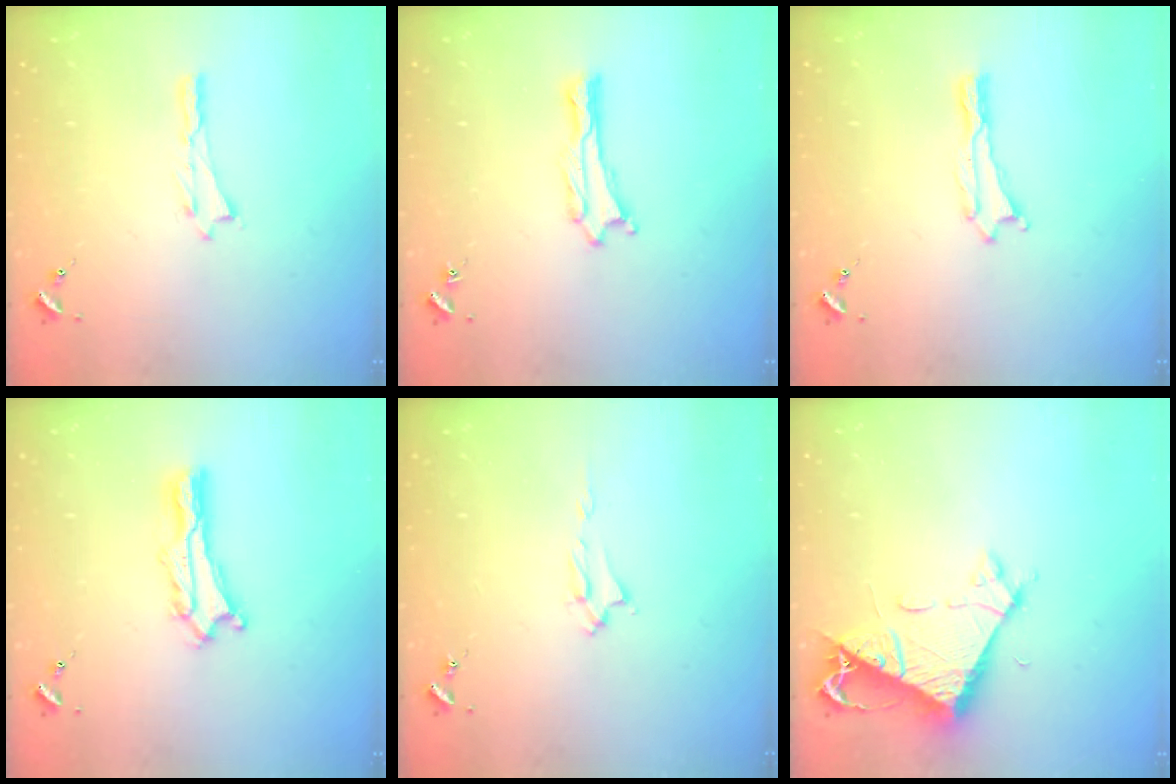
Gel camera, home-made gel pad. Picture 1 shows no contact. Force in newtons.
{"total": 0.6, "press": 0.6, "slide": 0.1}
{"total": 0.0}
{"total": 2.2, "press": 2.2, "slide": 0.3}
{"total": 1.6, "press": 1.6, "slide": 0.2}
{"total": 7.9, "press": 7.9, "slide": 0.6}